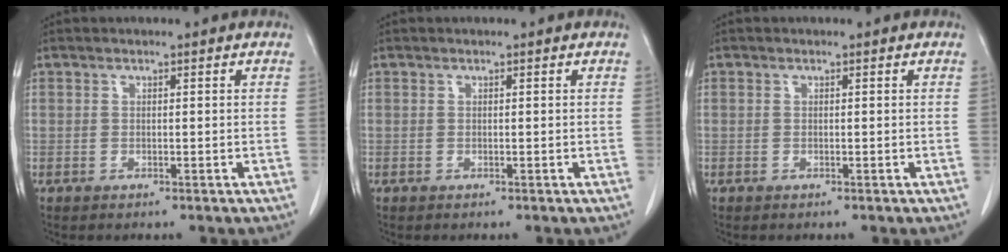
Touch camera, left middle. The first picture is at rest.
{"total": 0.0}
{"total": 0.0}